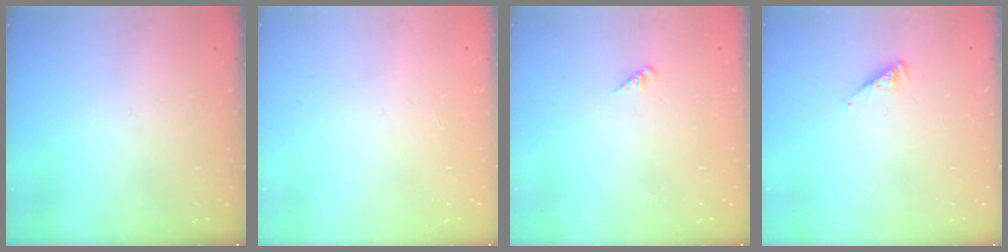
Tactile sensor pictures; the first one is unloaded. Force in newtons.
{"total": 0.0}
{"total": 1.4, "press": 1.4, "slide": 0.3}
{"total": 1.5, "press": 1.5, "slide": 0.3}